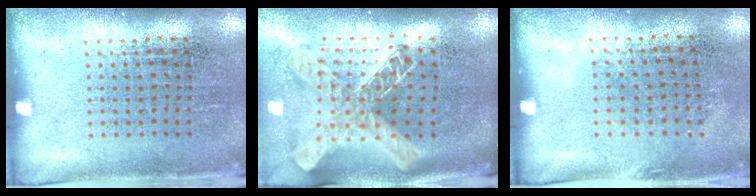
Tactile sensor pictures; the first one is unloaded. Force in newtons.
{"total": 2.4, "press": 1.8, "slide": 1.6}
{"total": 0.9, "press": 0.7, "slide": 0.6}